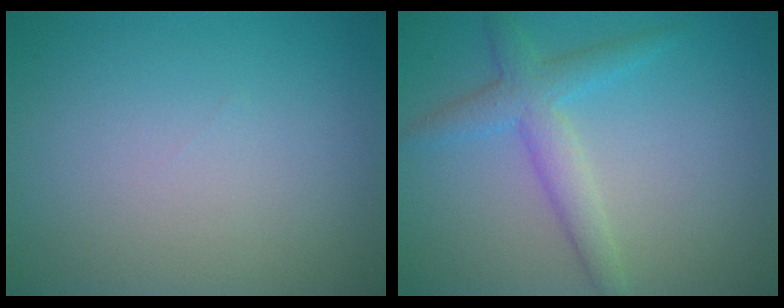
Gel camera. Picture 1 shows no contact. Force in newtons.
{"total": 3.4, "press": 3.4, "slide": 0.1}